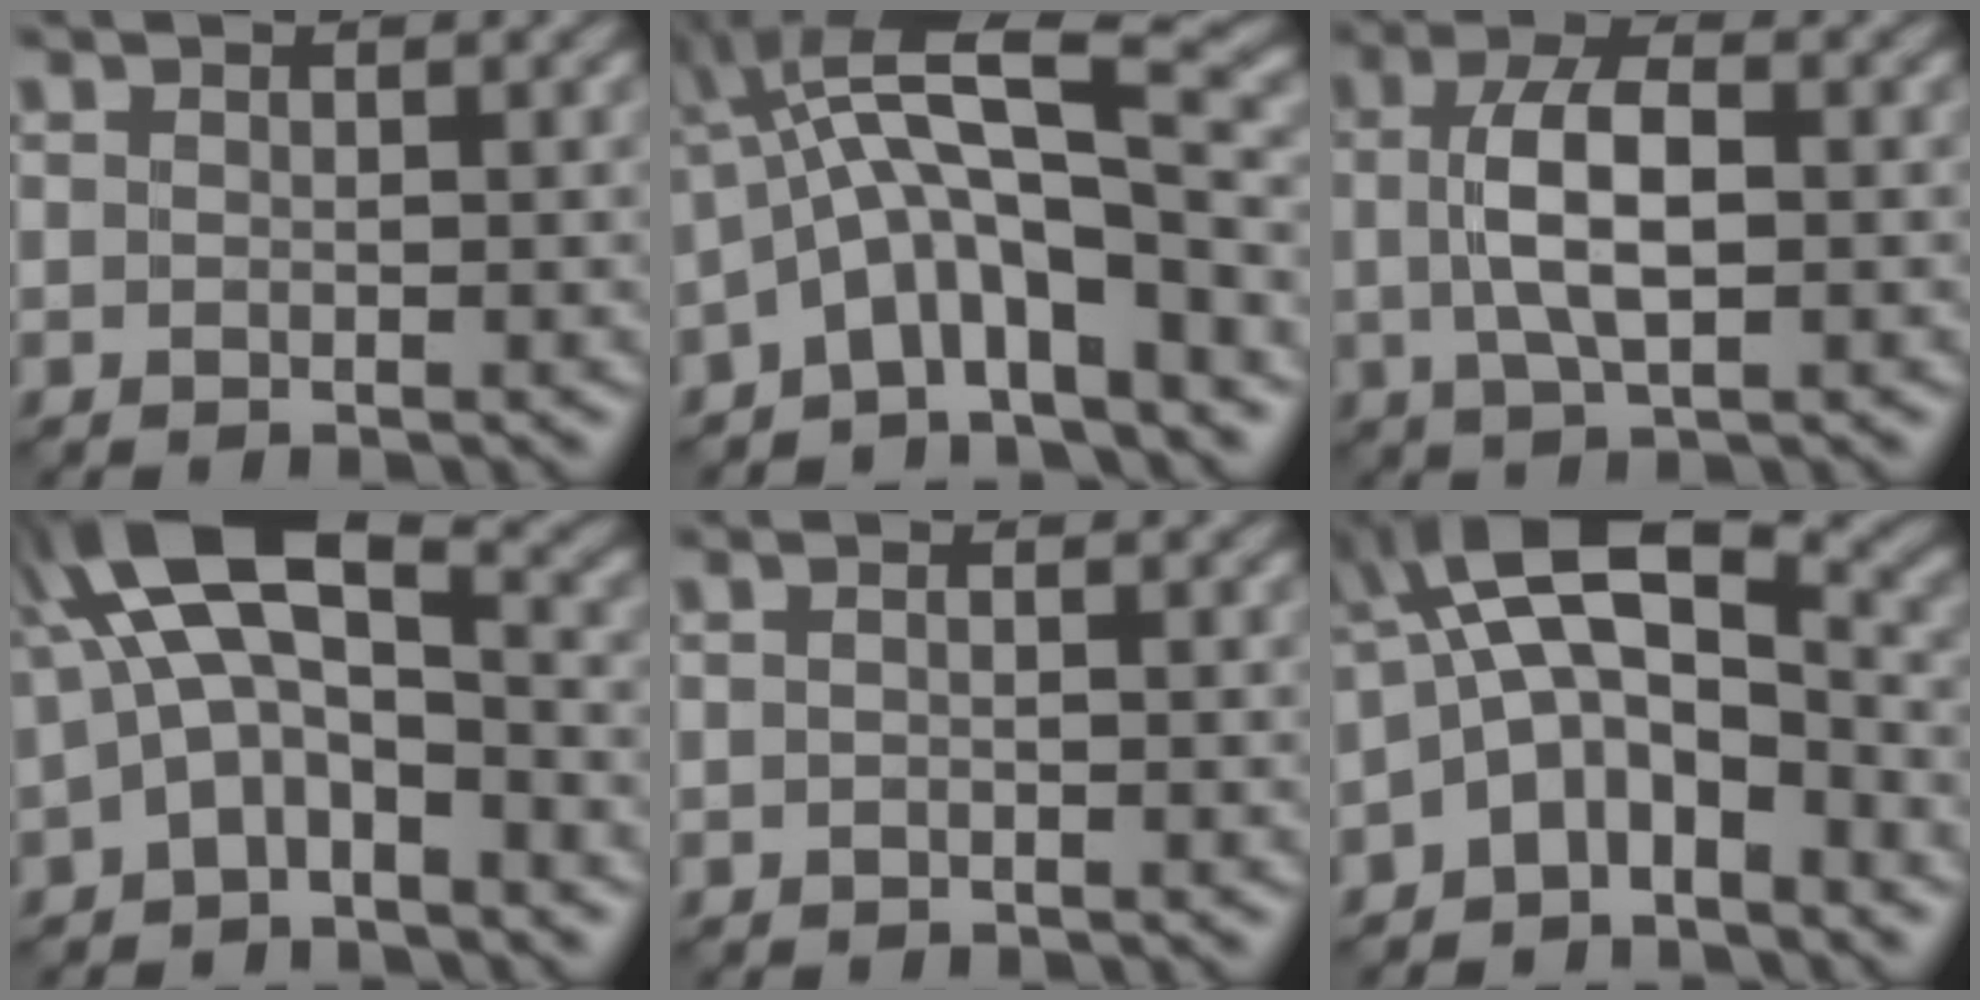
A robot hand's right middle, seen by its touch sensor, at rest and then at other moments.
{"total": 8.6, "force": [-2.0, 2.5, 8.0], "torque": [-0.135, 0.026, -0.050]}
{"total": 5.3, "force": [0.2, 2.0, 4.9], "torque": [-0.097, 0.007, 0.001]}
{"total": 8.4, "force": [0.2, 4.0, 7.4], "torque": [-0.137, 0.032, -0.016]}
{"total": 0.6, "force": [-0.1, 0.1, 0.5], "torque": [-0.014, -0.003, -0.006]}
{"total": 8.4, "force": [-1.7, 4.0, 7.2], "torque": [-0.129, 0.024, -0.047]}